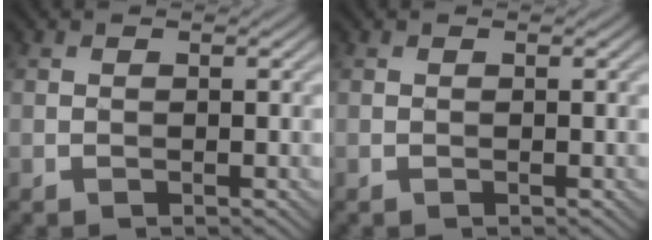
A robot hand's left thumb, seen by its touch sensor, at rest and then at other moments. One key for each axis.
{"total": 0.0}